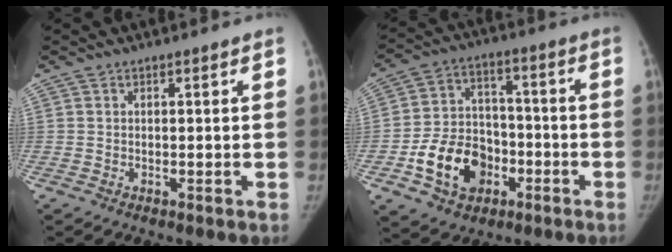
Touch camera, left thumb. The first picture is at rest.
{"total": 14.4, "force": [-5.5, 10.9, 7.6], "torque": [-0.098, 0.034, -0.091]}